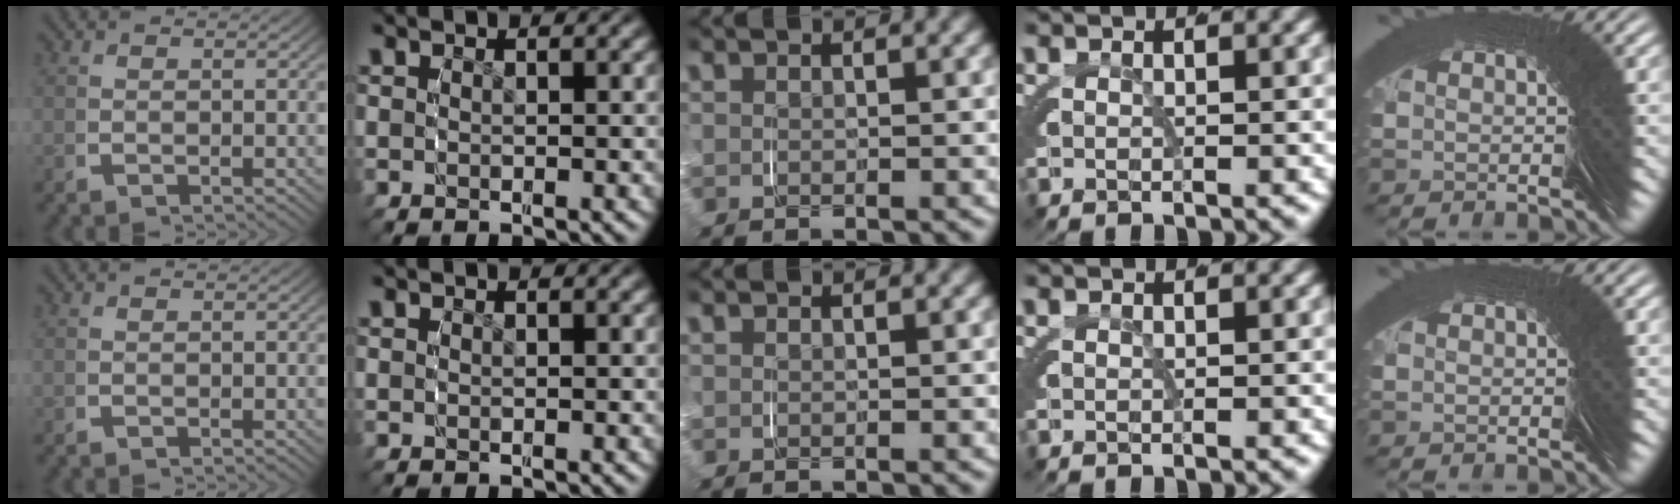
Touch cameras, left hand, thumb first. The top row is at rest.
{}